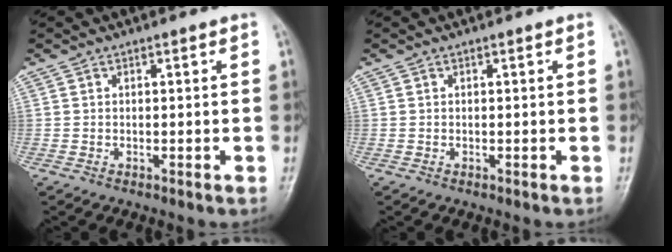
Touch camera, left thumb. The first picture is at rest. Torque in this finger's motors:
{"motor_torque": [0.01, 0.01, -0.01, -0.03, 0.00]}